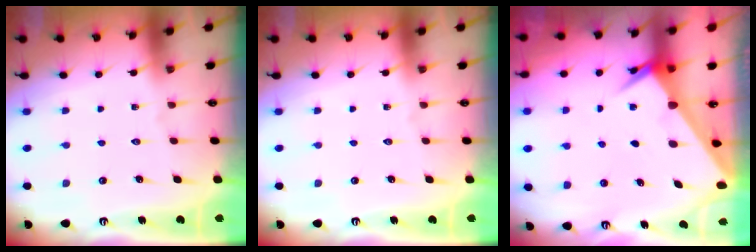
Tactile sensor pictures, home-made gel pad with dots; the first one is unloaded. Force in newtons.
{"total": 0.0}
{"total": 2.5, "press": 2.5, "slide": 0.2}